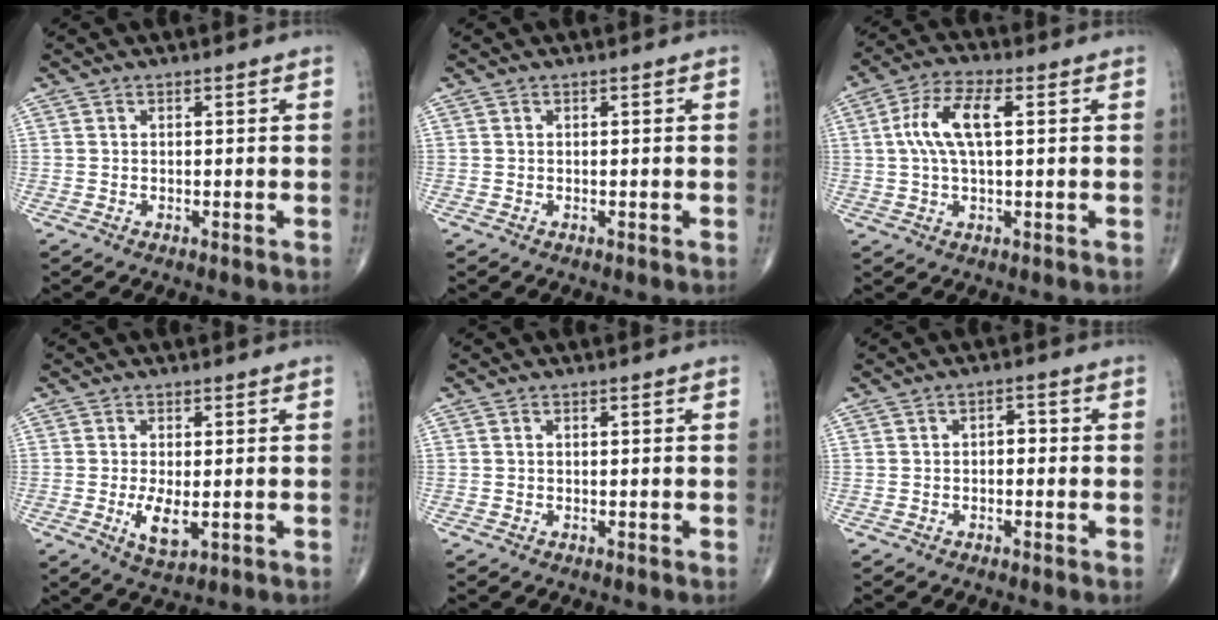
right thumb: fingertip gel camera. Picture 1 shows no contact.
{"total": 0.0}
{"total": 9.2, "force": [1.6, 3.6, 8.3], "torque": [-0.177, 0.020, 0.028]}
{"total": 4.7, "force": [-0.8, 1.9, 4.2], "torque": [-0.080, -0.013, -0.008]}
{"total": 0.0}
{"total": 2.0, "force": [-0.2, 1.3, 1.6], "torque": [-0.009, 0.009, -0.011]}